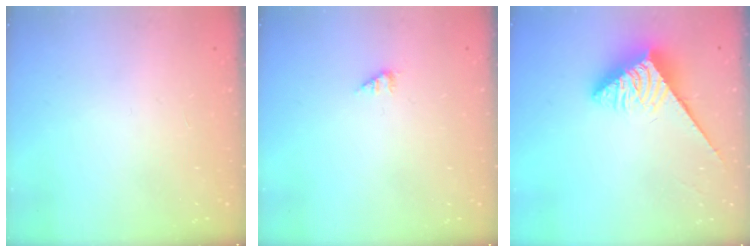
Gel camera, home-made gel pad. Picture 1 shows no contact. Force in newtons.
{"total": 1.4, "press": 1.4, "slide": 0.2}
{"total": 3.9, "press": 3.9, "slide": 0.6}